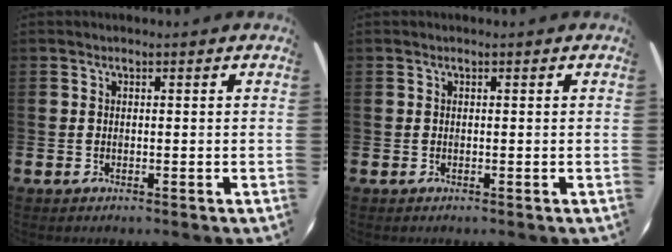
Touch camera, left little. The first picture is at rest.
{"total": 0.0}